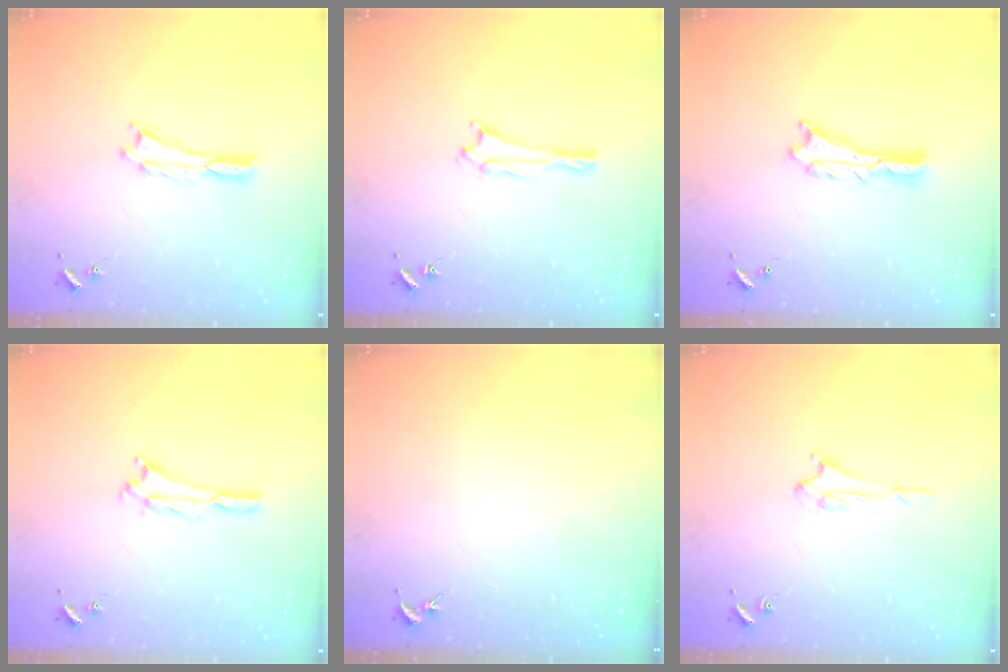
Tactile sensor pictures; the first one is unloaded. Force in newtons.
{"total": 1.0, "press": 1.0, "slide": 0.1}
{"total": 1.1, "press": 1.1, "slide": 0.2}
{"total": 1.8, "press": 1.8, "slide": 0.1}
{"total": 0.0}
{"total": 1.7, "press": 1.6, "slide": 0.4}